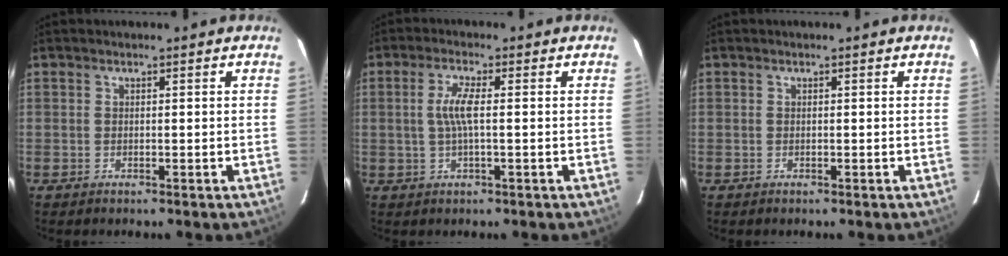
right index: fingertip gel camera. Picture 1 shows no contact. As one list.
[{"total": 4.4, "force": [0.1, 0.5, 4.4], "torque": [-0.087, 0.002, 0.004]}, {"total": 0.0}]